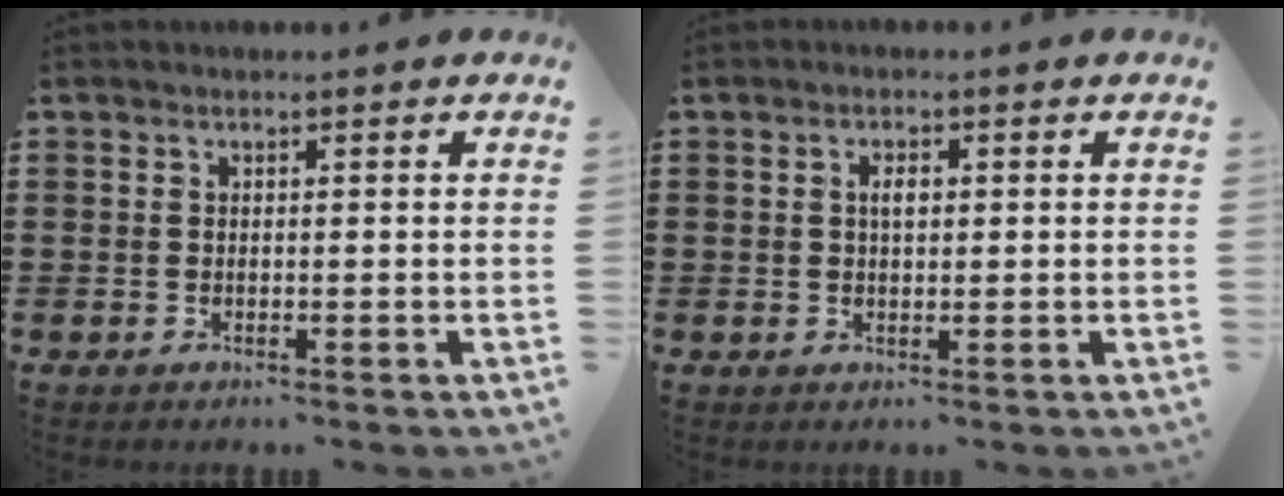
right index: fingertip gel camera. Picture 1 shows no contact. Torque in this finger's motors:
{"motor_torque": [0.31, 0.20, 0.20, 0.03]}